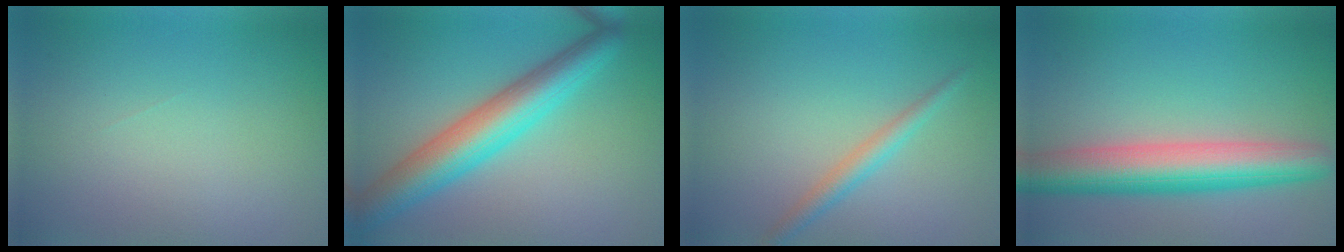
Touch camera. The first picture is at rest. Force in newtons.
{"total": 6.8, "press": 6.8, "slide": 0.3}
{"total": 2.0, "press": 2.0, "slide": 0.1}
{"total": 7.5, "press": 7.5, "slide": 0.1}